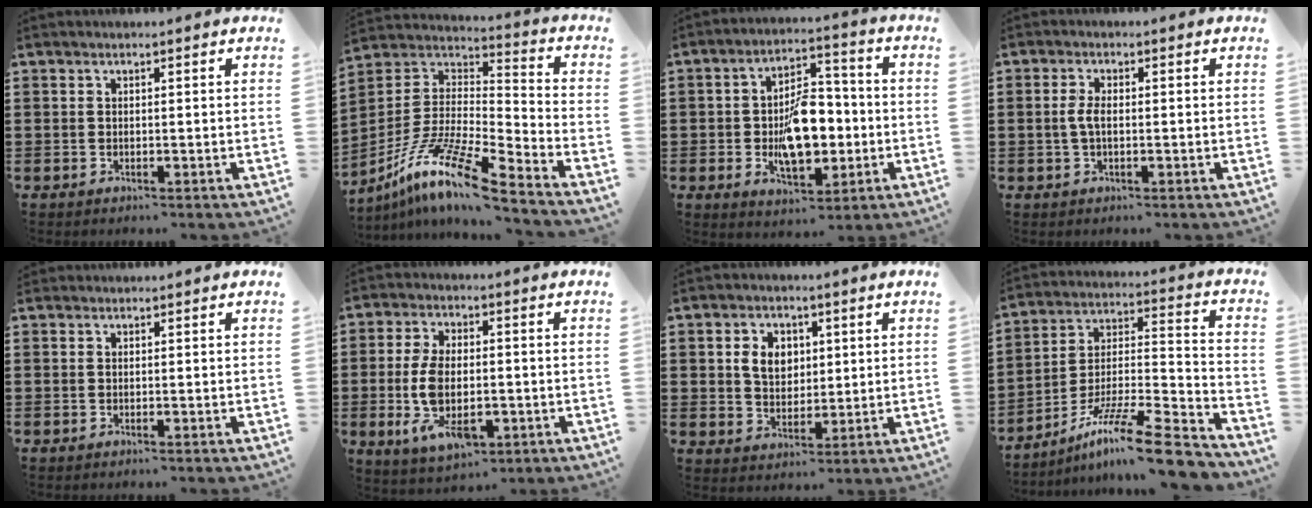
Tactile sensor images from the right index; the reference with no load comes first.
{"total": 12.8, "force": [-9.5, 1.1, 8.4], "torque": [-0.178, 0.001, -0.191]}
{"total": 10.7, "force": [-1.7, 5.9, 8.7], "torque": [-0.147, 0.002, -0.033]}
{"total": 2.7, "force": [-0.1, 1.0, 2.5], "torque": [-0.063, -0.005, -0.008]}
{"total": 0.0}
{"total": 9.4, "force": [-1.8, 4.8, 7.9], "torque": [-0.178, -0.003, -0.034]}
{"total": 5.2, "force": [1.4, 4.1, 2.9], "torque": [-0.065, 0.011, 0.022]}
{"total": 12.7, "force": [-9.8, 1.0, 8.1], "torque": [-0.131, 0.016, -0.184]}